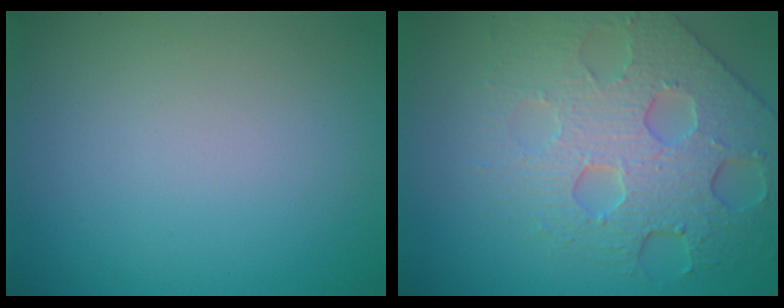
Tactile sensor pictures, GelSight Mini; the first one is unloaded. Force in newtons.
{"total": 7.1, "press": 5.5, "slide": 4.5}